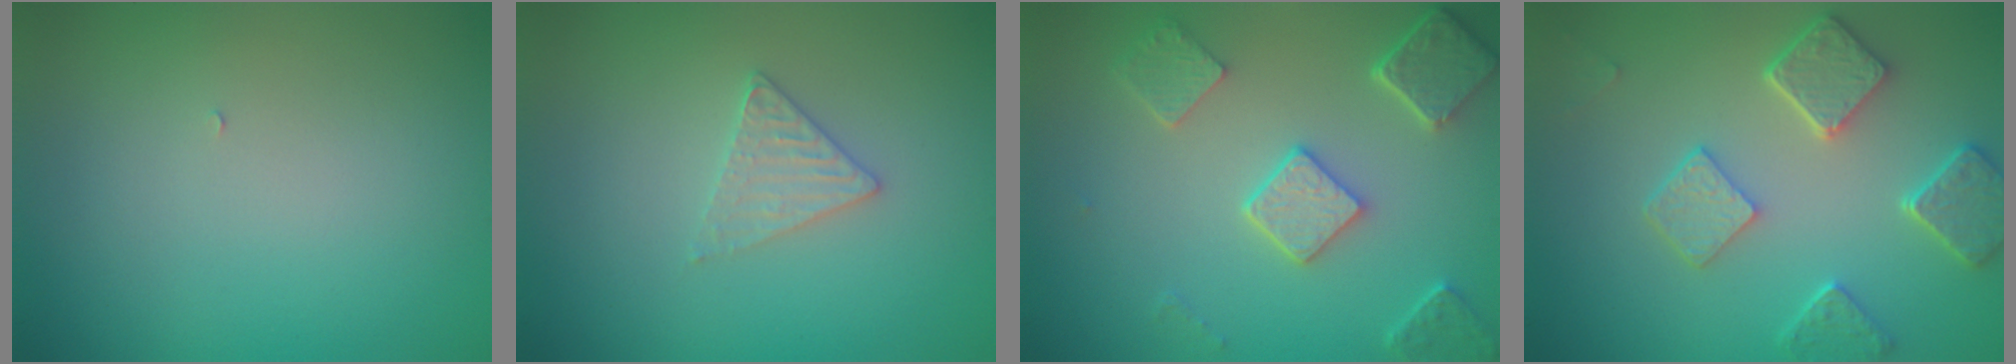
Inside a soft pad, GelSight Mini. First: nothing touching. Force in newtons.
{"total": 1.8, "press": 1.8, "slide": 0.3}
{"total": 5.0, "press": 4.0, "slide": 3.0}
{"total": 5.0, "press": 4.0, "slide": 3.0}